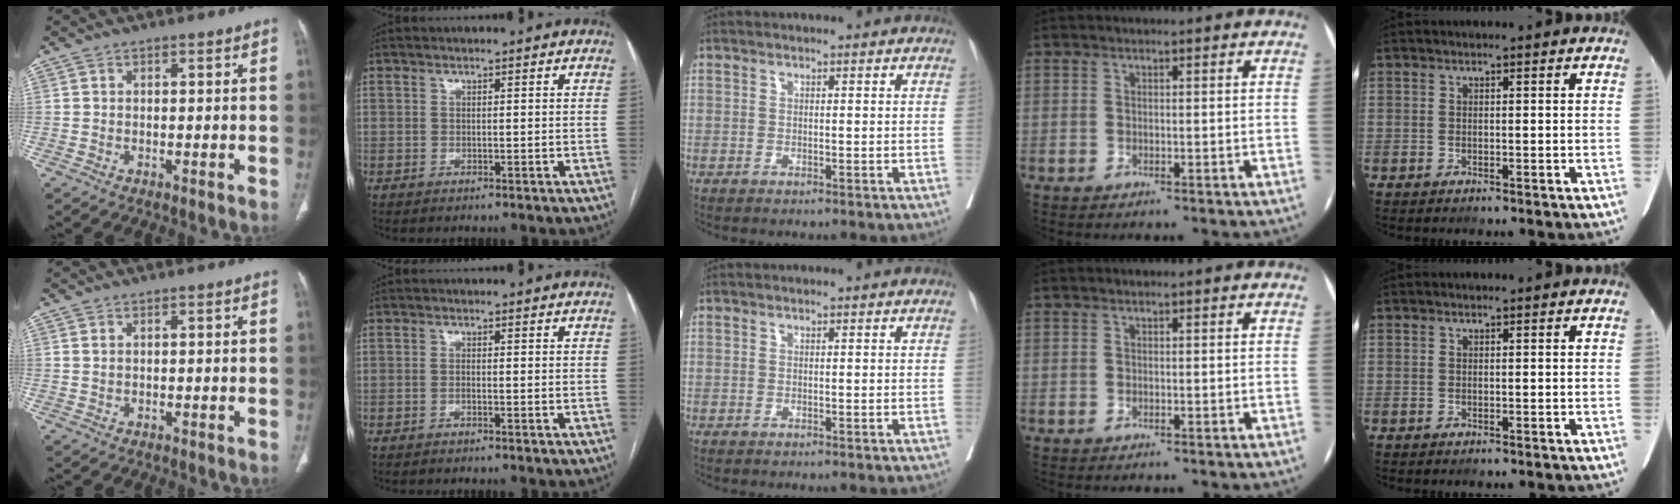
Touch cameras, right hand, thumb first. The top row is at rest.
{"thumb": {"total": 0.6, "force": [0.3, 0.3, 0.4], "torque": [-0.009, 0.004, 0.008]}, "index": {"total": 0.7, "force": [-0.2, 0.1, 0.7], "torque": [-0.012, 0.001, -0.003]}}